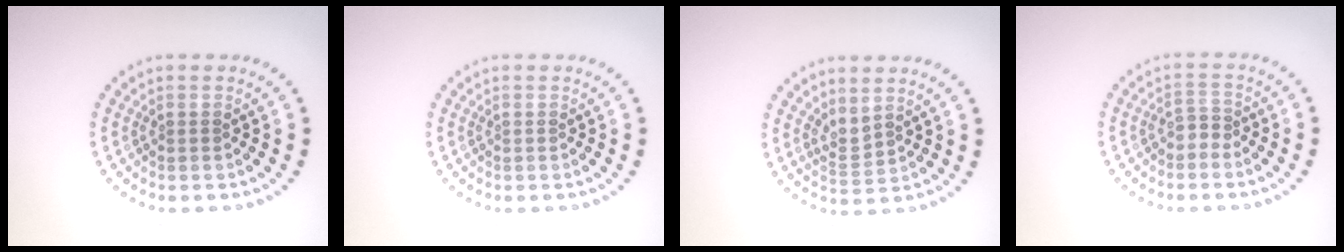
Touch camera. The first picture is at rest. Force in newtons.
{"total": 0.0}
{"total": 1.8, "press": 1.3, "slide": 1.3}
{"total": 1.2, "press": 0.9, "slide": 0.8}